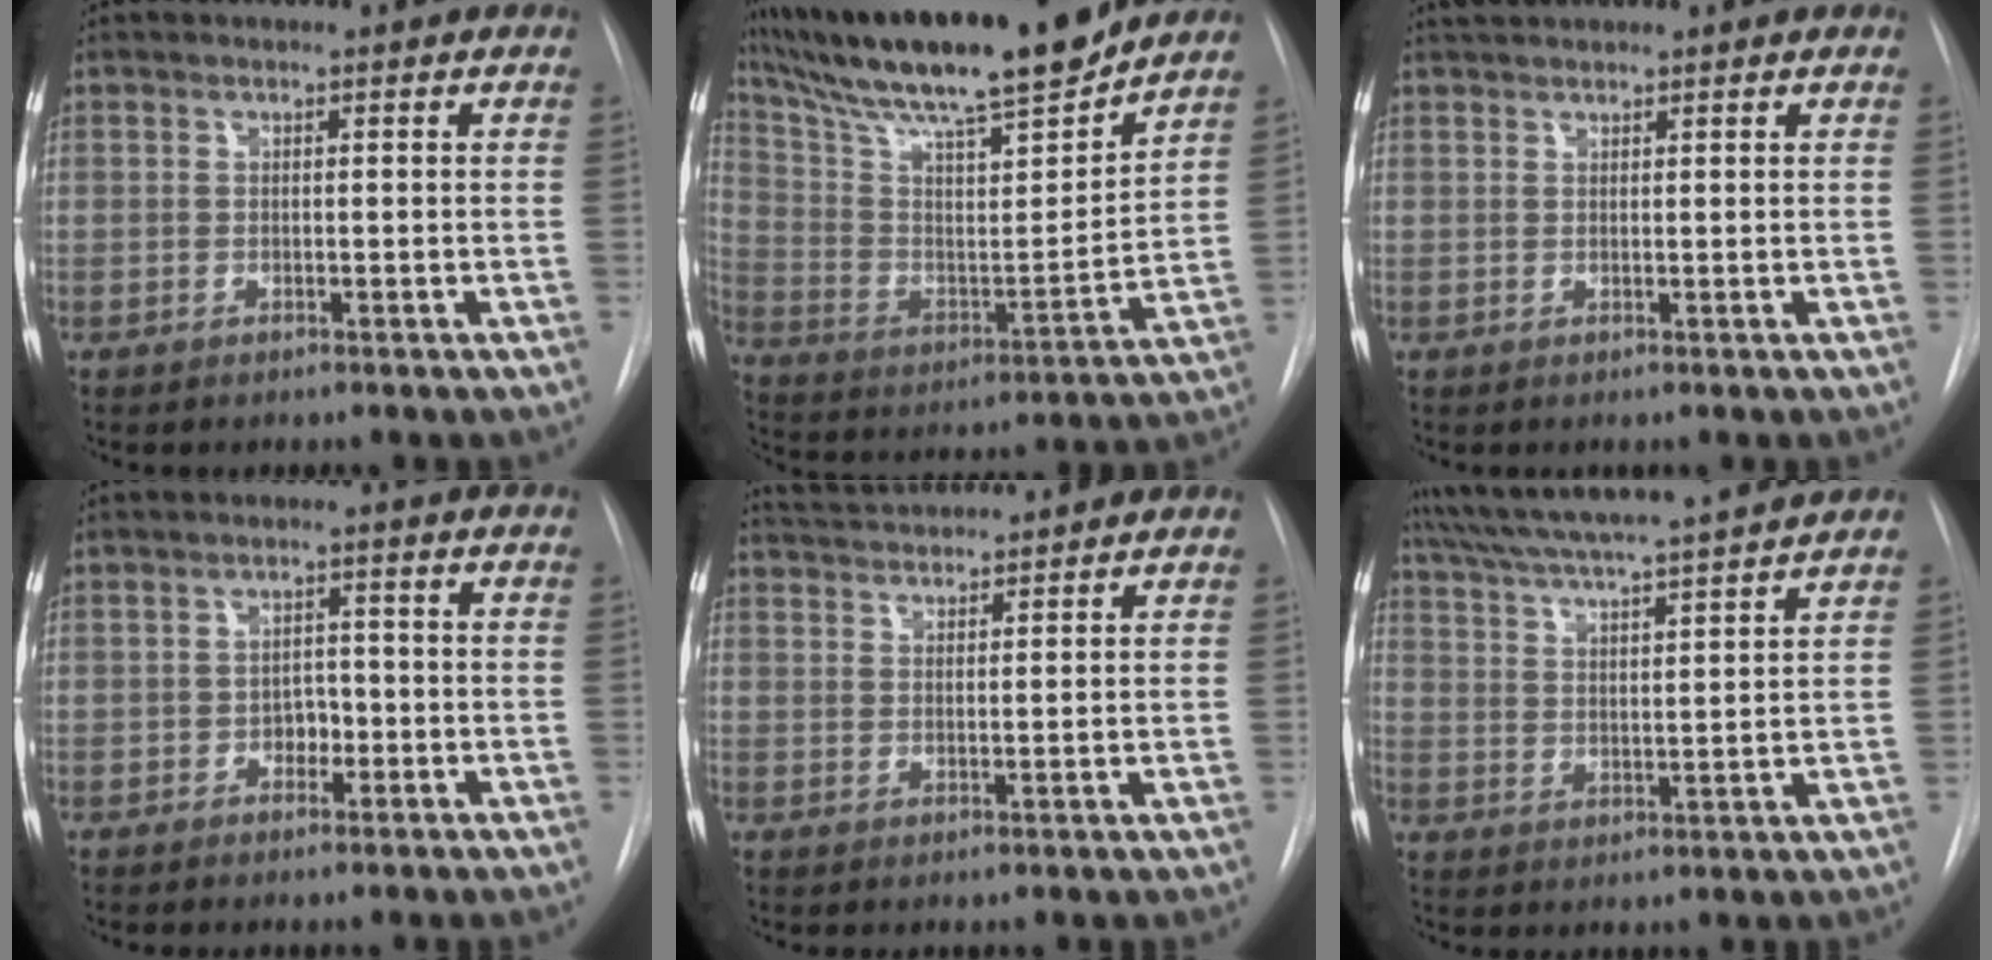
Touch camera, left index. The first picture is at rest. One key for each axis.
{"total": 22.3, "fx": 19.1, "fy": 1.3, "fz": 11.5, "tx": -0.207, "ty": -0.010, "tz": 0.317}
{"total": 2.3, "fx": 2.2, "fy": 0.3, "fz": 0.7, "tx": -0.014, "ty": 0.021, "tz": 0.039}
{"total": 2.6, "fx": -1.1, "fy": 1.9, "fz": 1.5, "tx": -0.015, "ty": 0.005, "tz": -0.017}
{"total": 6.7, "fx": 6.6, "fy": -0.1, "fz": 1.4, "tx": -0.035, "ty": 0.025, "tz": 0.111}
{"total": 17.2, "fx": 15.5, "fy": -0.7, "fz": 7.5, "tx": -0.137, "ty": 0.001, "tz": 0.233}